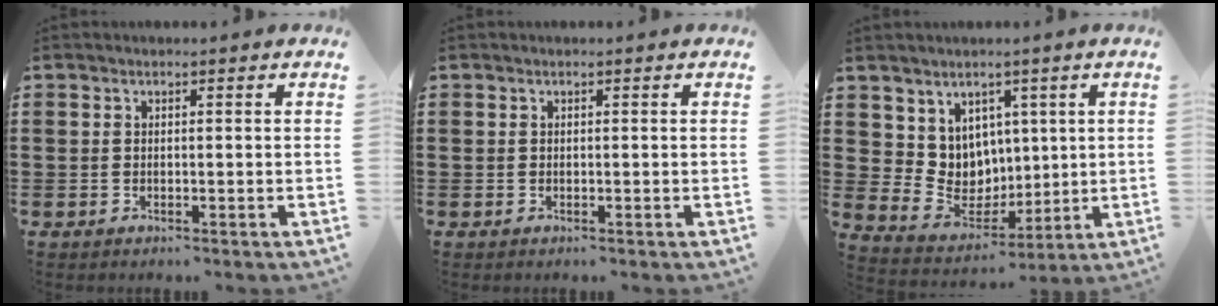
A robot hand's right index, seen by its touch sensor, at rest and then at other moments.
{"total": 0.0}
{"total": 7.2, "force": [3.8, 6.1, 0.5], "torque": [-0.051, -0.025, 0.080]}